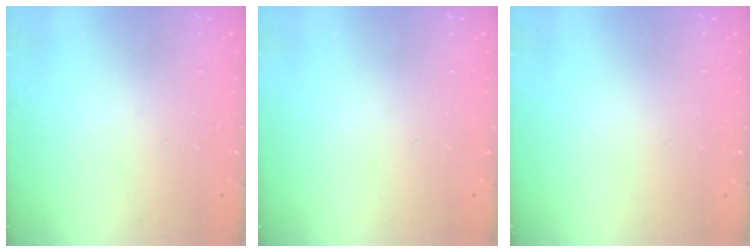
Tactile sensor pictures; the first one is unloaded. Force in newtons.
{"total": 0.0}
{"total": 0.0}